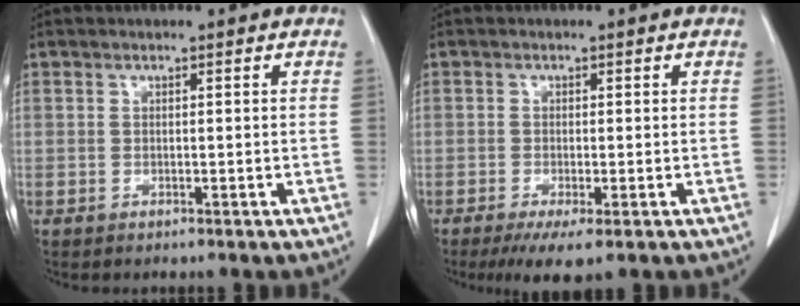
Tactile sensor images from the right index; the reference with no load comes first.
{"total": 4.1, "force": [-2.2, 1.0, 3.3], "torque": [-0.055, -0.011, -0.033]}